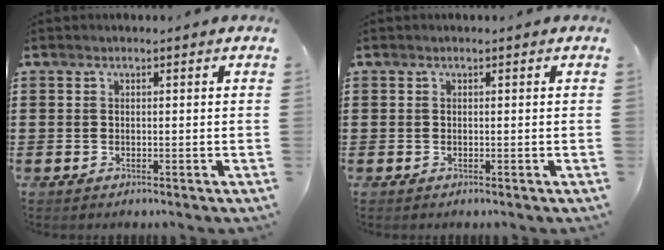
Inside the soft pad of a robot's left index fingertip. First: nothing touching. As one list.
[{"total": 0.0}]